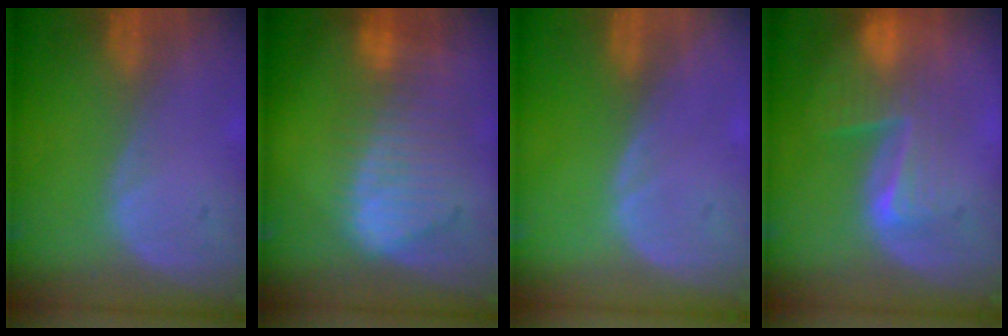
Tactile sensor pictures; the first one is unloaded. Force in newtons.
{"total": 9.2, "press": 8.1, "slide": 4.4}
{"total": 0.0}
{"total": 7.8, "press": 7.2, "slide": 3.1}